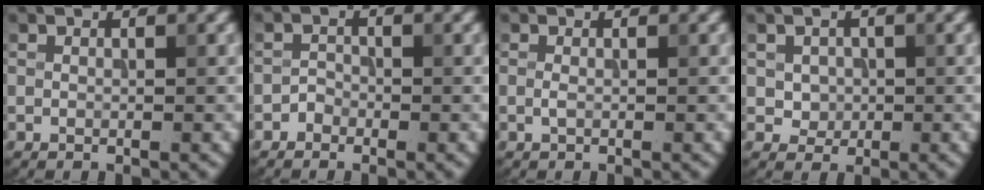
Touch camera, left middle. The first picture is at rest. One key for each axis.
{"total": 1.0, "fx": -0.8, "fy": 0.6, "fz": 0.0, "tx": 0.003, "ty": 0.005, "tz": -0.015}
{"total": 0.5, "fx": -0.1, "fy": 0.2, "fz": 0.5, "tx": -0.014, "ty": -0.001, "tz": -0.002}
{"total": 1.9, "fx": 0.2, "fy": 1.8, "fz": 0.7, "tx": -0.014, "ty": -0.005, "tz": 0.014}